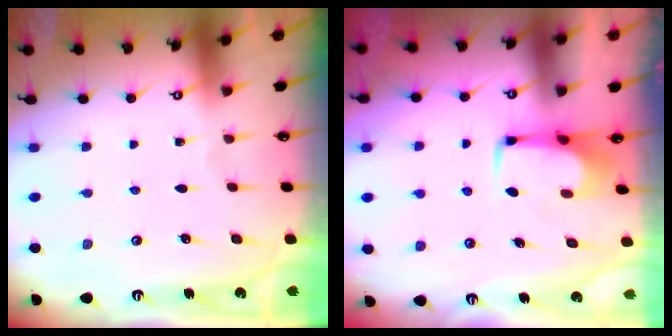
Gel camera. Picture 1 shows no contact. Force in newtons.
{"total": 1.9, "press": 1.8, "slide": 0.6}